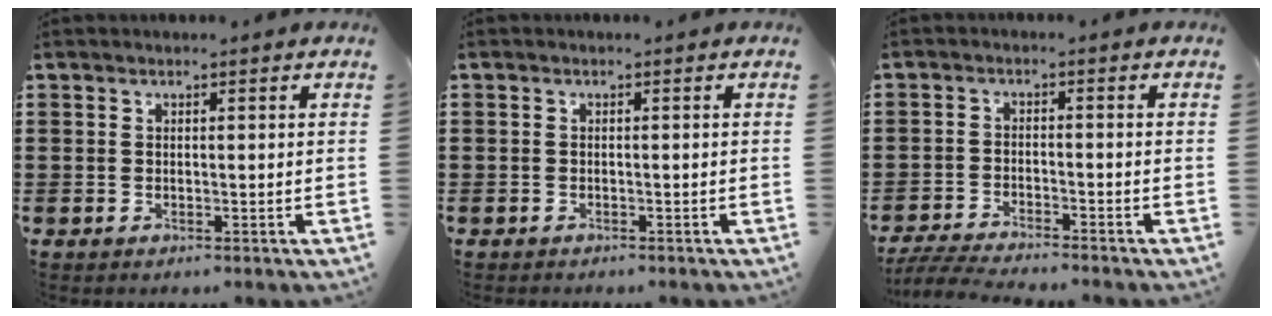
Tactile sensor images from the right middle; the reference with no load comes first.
{"total": 0.7, "force": [-0.6, 0.3, -0.1], "torque": [0.000, 0.001, -0.013]}
{"total": 4.2, "force": [-4.1, -0.1, 1.3], "torque": [-0.036, -0.014, -0.083]}